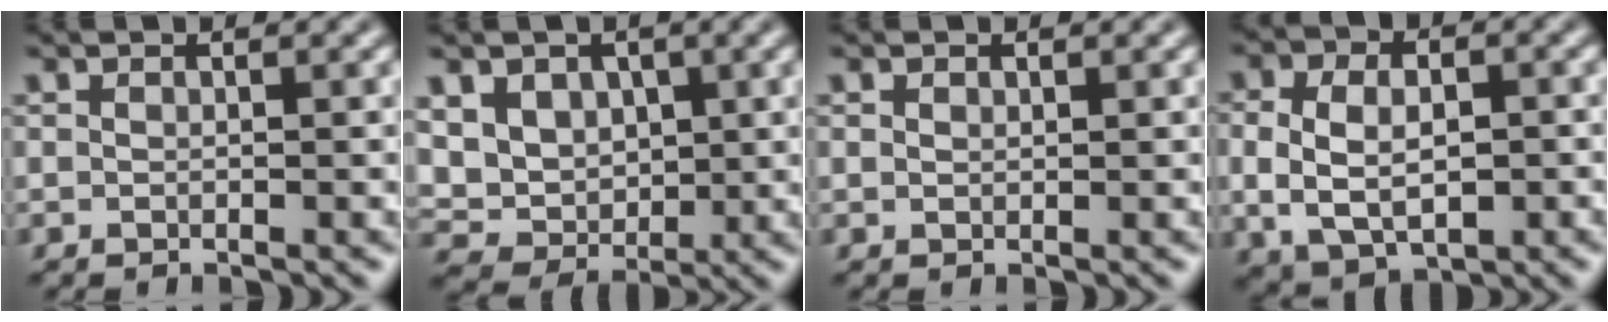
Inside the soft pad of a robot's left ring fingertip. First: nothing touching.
{"total": 6.4, "force": [1.9, 5.3, 3.1], "torque": [-0.064, 0.005, 0.036]}
{"total": 0.5, "force": [0.4, 0.3, 0.1], "torque": [-0.001, -0.002, 0.007]}
{"total": 7.1, "force": [-0.4, 5.0, 4.9], "torque": [-0.084, 0.004, -0.006]}